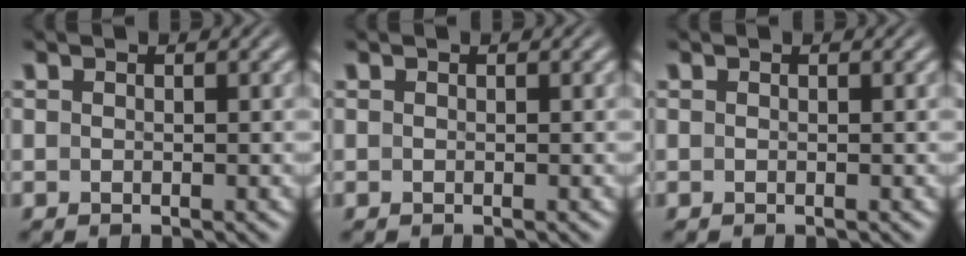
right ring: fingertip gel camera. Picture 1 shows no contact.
{"total": 0.0}
{"total": 0.0}